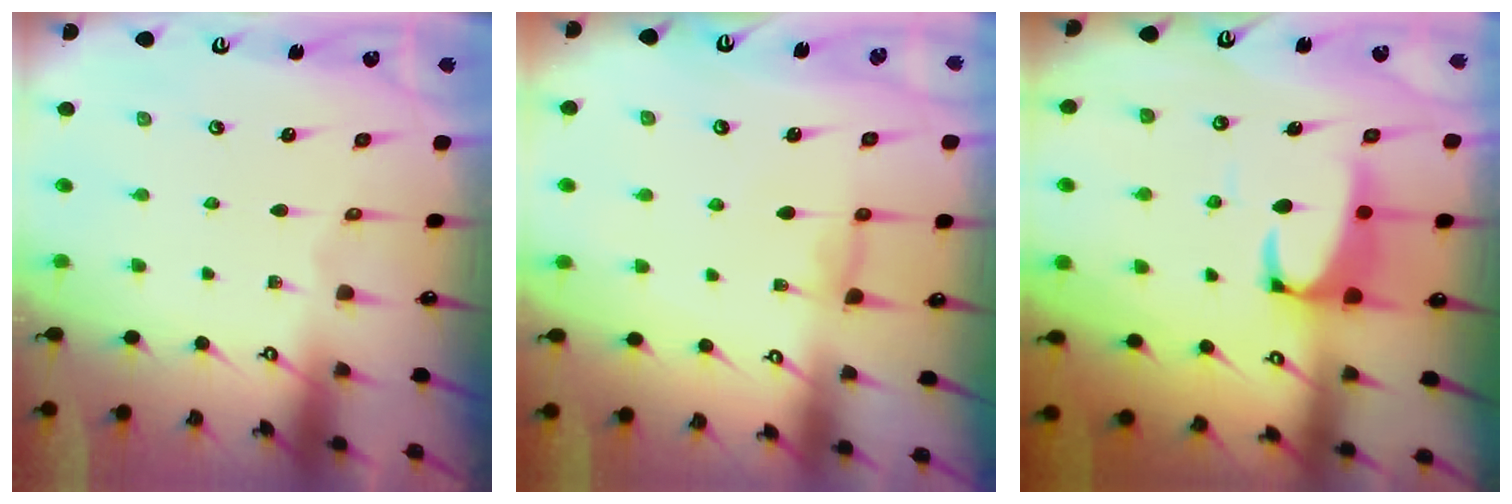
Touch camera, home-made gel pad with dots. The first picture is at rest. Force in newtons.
{"total": 1.5, "press": 1.4, "slide": 0.6}
{"total": 3.0, "press": 2.8, "slide": 1.1}